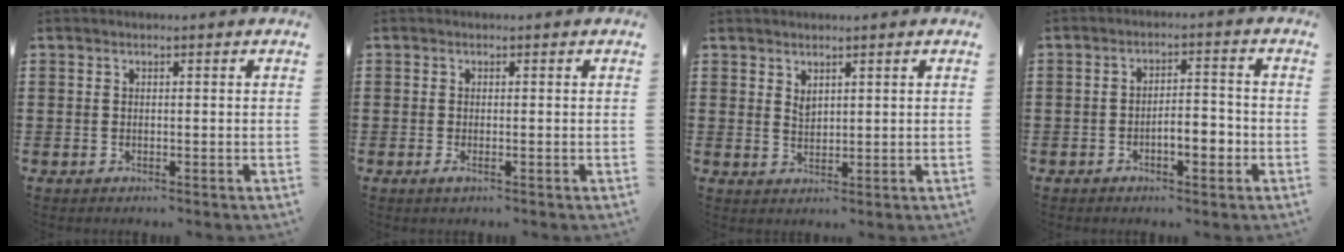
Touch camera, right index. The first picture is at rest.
{"total": 1.0, "force": [-0.3, 0.1, 0.9], "torque": [-0.016, -0.003, -0.005]}
{"total": 1.7, "force": [1.4, 0.7, 0.5], "torque": [-0.012, 0.002, 0.027]}
{"total": 4.1, "force": [-2.0, 1.5, 3.3], "torque": [-0.057, 0.005, -0.037]}